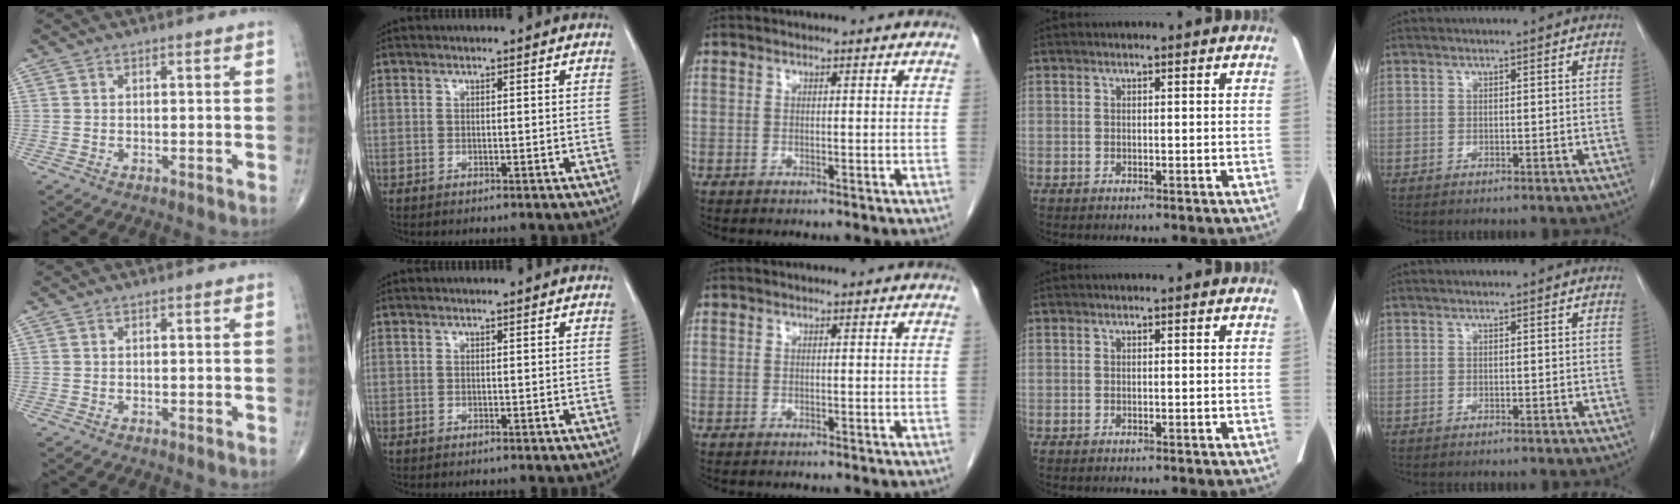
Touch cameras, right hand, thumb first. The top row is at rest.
{}